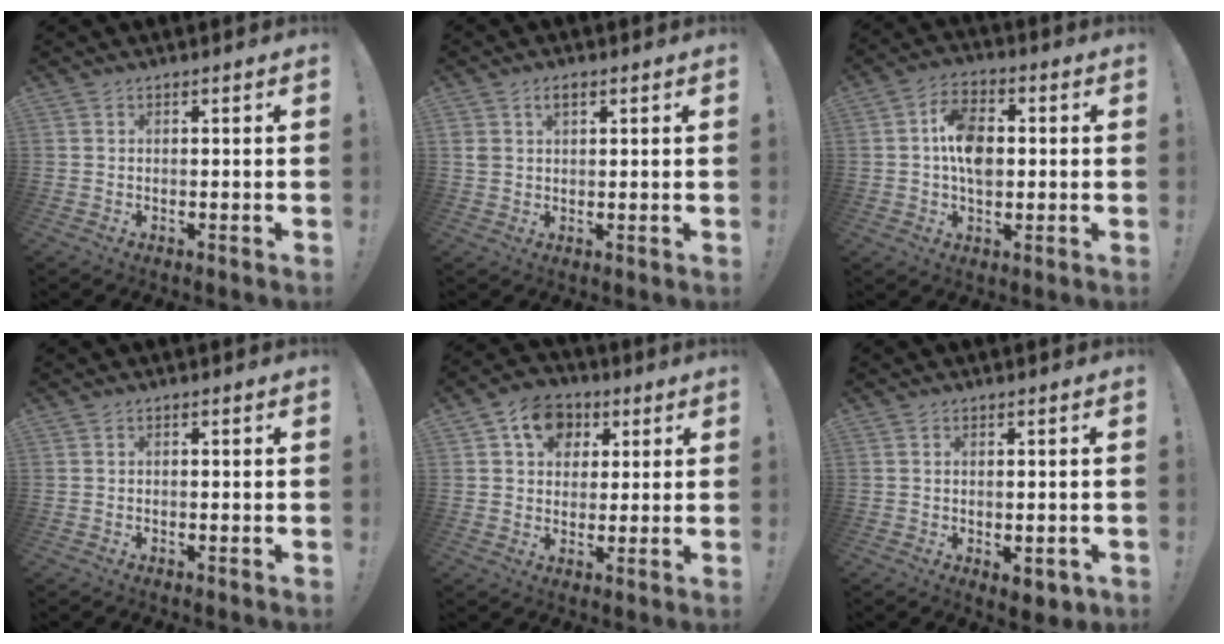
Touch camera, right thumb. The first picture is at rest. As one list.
[{"total": 3.1, "force": [1.5, 1.8, 2.0], "torque": [-0.026, -0.001, 0.024]}, {"total": 11.3, "force": [0.1, 7.6, 8.4], "torque": [-0.146, 0.017, 0.006]}, {"total": 0.0}, {"total": 10.7, "force": [4.0, 8.9, 4.3], "torque": [-0.066, -0.007, 0.080]}, {"total": 3.2, "force": [-0.2, 1.5, 2.9], "torque": [-0.040, 0.000, 0.003]}]